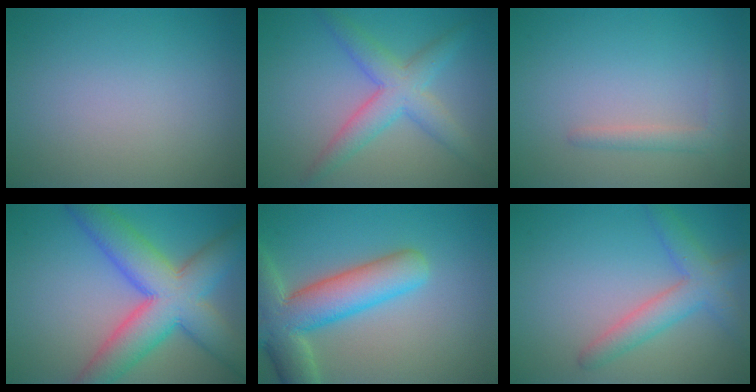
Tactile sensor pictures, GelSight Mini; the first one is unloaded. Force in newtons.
{"total": 4.7, "press": 4.7, "slide": 0.2}
{"total": 1.6, "press": 1.6, "slide": 0.1}
{"total": 9.9, "press": 9.9, "slide": 0.4}
{"total": 8.6, "press": 8.5, "slide": 1.0}
{"total": 3.9, "press": 3.9, "slide": 0.2}